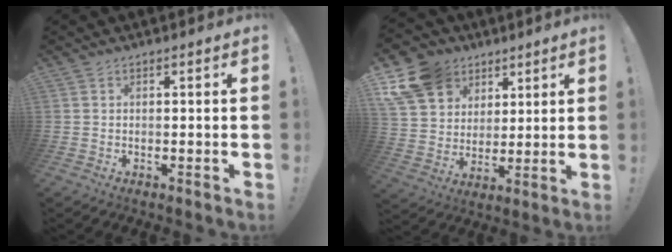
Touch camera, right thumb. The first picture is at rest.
{"total": 15.8, "force": [8.2, 12.0, 6.0], "torque": [-0.106, -0.038, 0.170]}